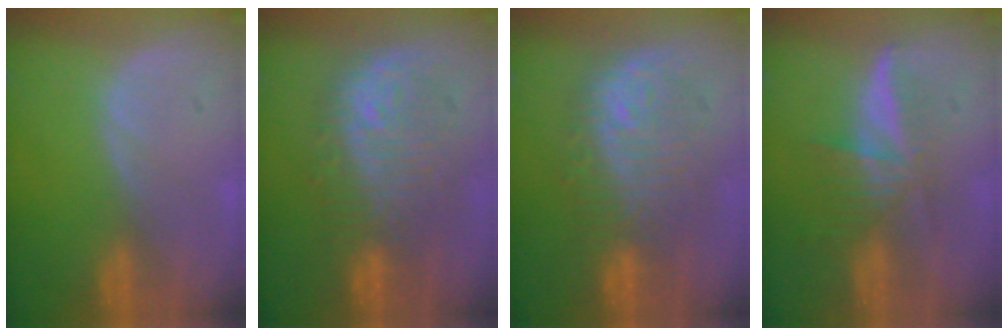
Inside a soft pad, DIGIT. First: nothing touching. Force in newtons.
{"total": 10.1, "press": 9.9, "slide": 1.9}
{"total": 10.1, "press": 9.9, "slide": 1.9}
{"total": 5.8, "press": 5.3, "slide": 2.5}